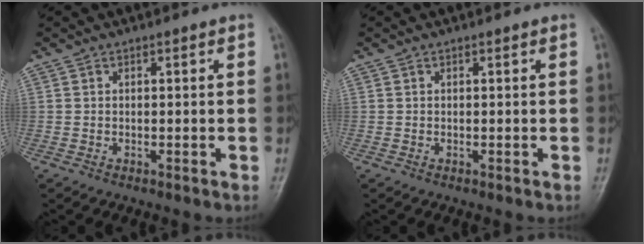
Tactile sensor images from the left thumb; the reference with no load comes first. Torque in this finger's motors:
{"motor_torque": [0.00, 0.00, -0.04, 0.04, 0.00]}